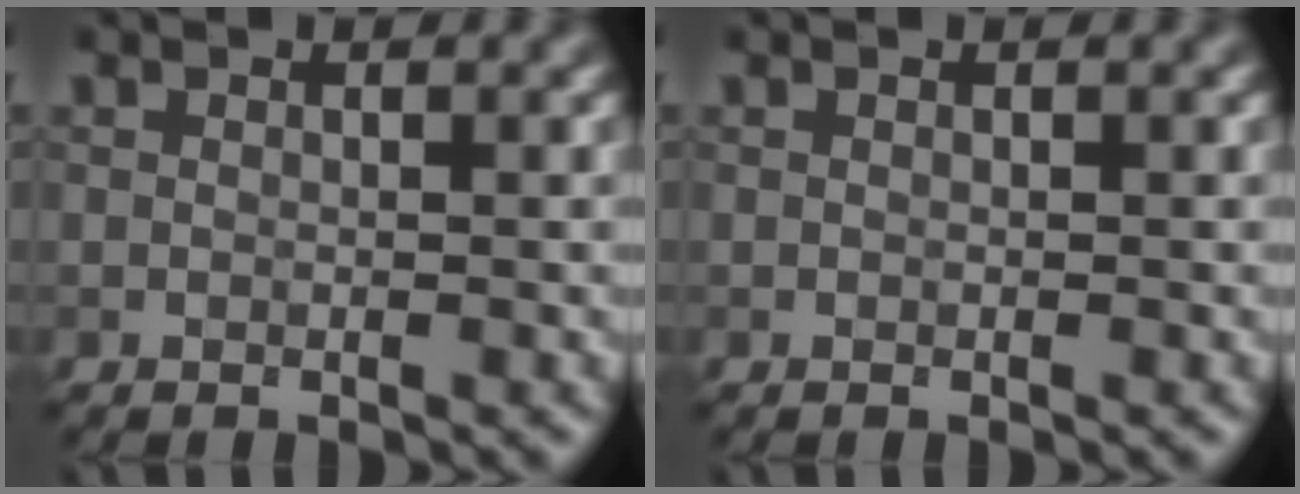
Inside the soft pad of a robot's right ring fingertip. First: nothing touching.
{"total": 0.0}